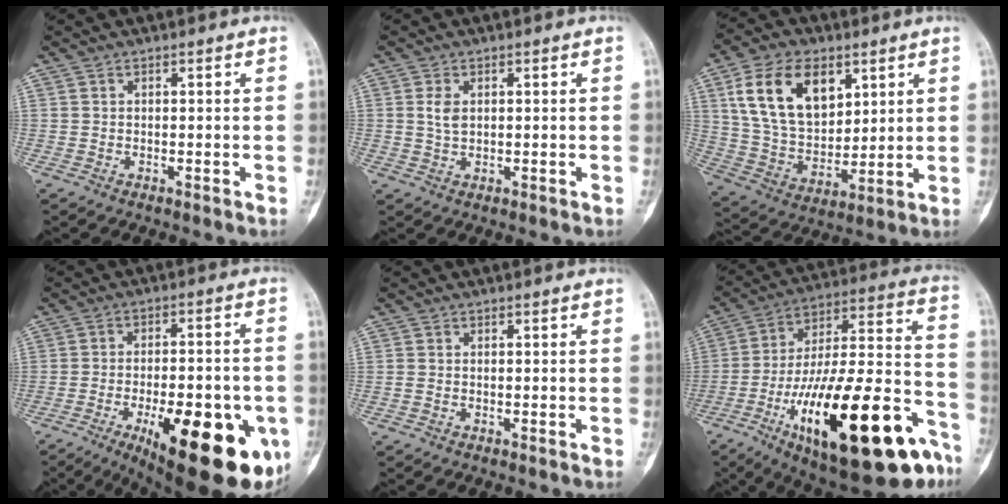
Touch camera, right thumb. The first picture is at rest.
{"total": 2.8, "force": [0.7, 1.8, 2.1], "torque": [-0.034, 0.000, 0.015]}
{"total": 17.8, "force": [7.2, 11.1, 11.9], "torque": [-0.189, -0.024, 0.146]}
{"total": 25.8, "force": [-10.1, 9.8, 21.6], "torque": [-0.249, 0.009, -0.130]}
{"total": 0.6, "force": [-0.2, 0.4, 0.4], "torque": [-0.009, -0.001, -0.005]}
{"total": 34.4, "force": [-16.0, 11.4, 28.3], "torque": [-0.404, 0.070, -0.245]}